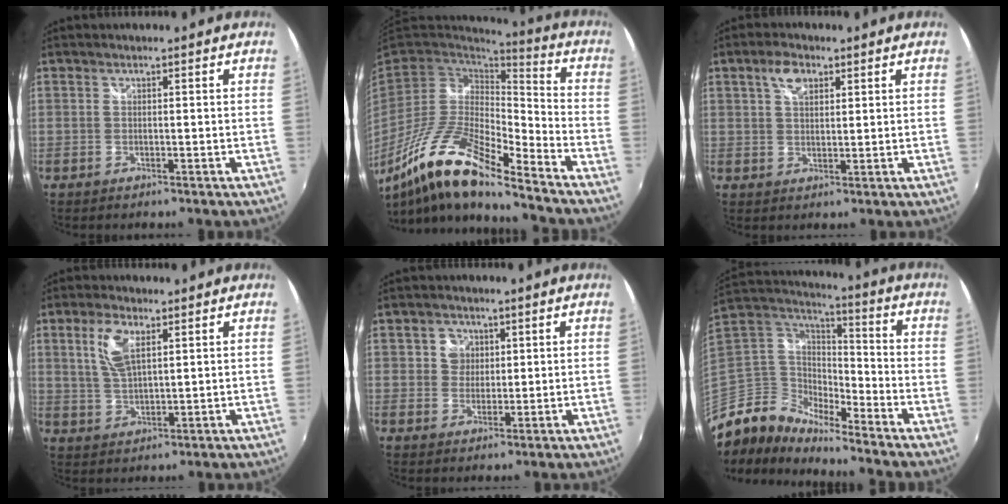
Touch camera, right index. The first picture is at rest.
{"total": 18.0, "force": [-11.6, 3.8, 13.2], "torque": [-0.251, -0.024, -0.234]}
{"total": 4.5, "force": [2.3, 2.5, 3.0], "torque": [-0.054, 0.010, 0.041]}
{"total": 6.7, "force": [3.1, 2.7, 5.3], "torque": [-0.108, 0.009, 0.064]}
{"total": 3.8, "force": [1.5, 3.4, 0.7], "torque": [-0.005, 0.015, 0.027]}
{"total": 7.8, "force": [-5.9, 4.8, 1.7], "torque": [-0.055, 0.039, -0.142]}